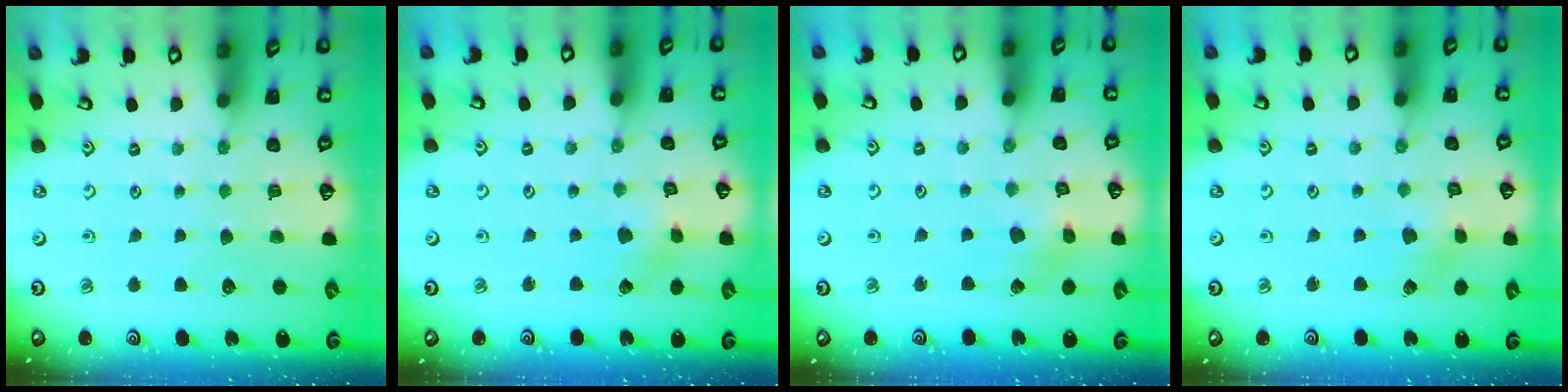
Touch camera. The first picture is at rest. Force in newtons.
{"total": 2.8, "press": 2.8, "slide": 0.3}
{"total": 4.1, "press": 4.1, "slide": 0.5}
{"total": 3.0, "press": 3.0, "slide": 0.4}